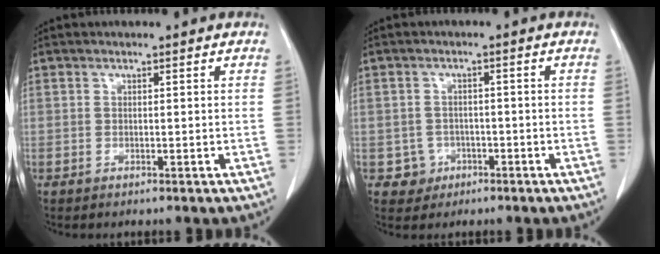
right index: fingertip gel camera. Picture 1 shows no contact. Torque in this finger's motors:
{"motor_torque": [-0.05, 0.07, -0.31, -0.09]}